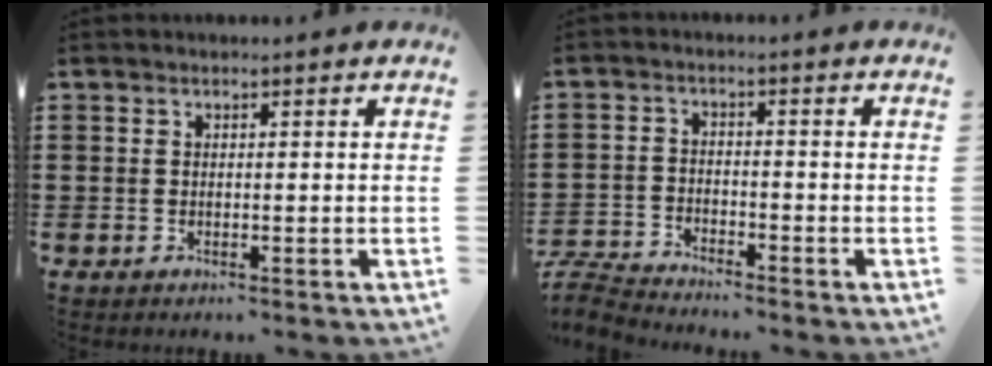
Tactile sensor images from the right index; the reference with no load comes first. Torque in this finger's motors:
{"motor_torque": [-2.14, 0.00, -1.05, -0.21]}